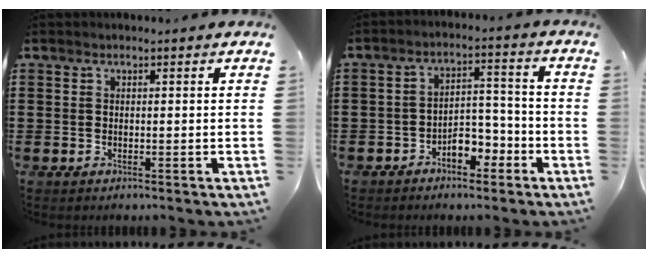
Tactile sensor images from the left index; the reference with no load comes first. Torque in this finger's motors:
{"motor_torque": [0.44, 0.44, 0.12, 0.06]}